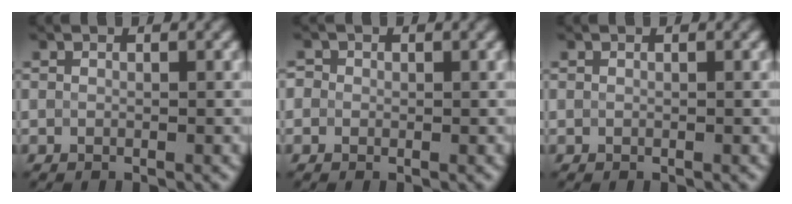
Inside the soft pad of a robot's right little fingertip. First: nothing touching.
{"total": 1.0, "force": [0.3, 0.9, 0.3], "torque": [-0.003, 0.002, -0.007]}
{"total": 0.0}